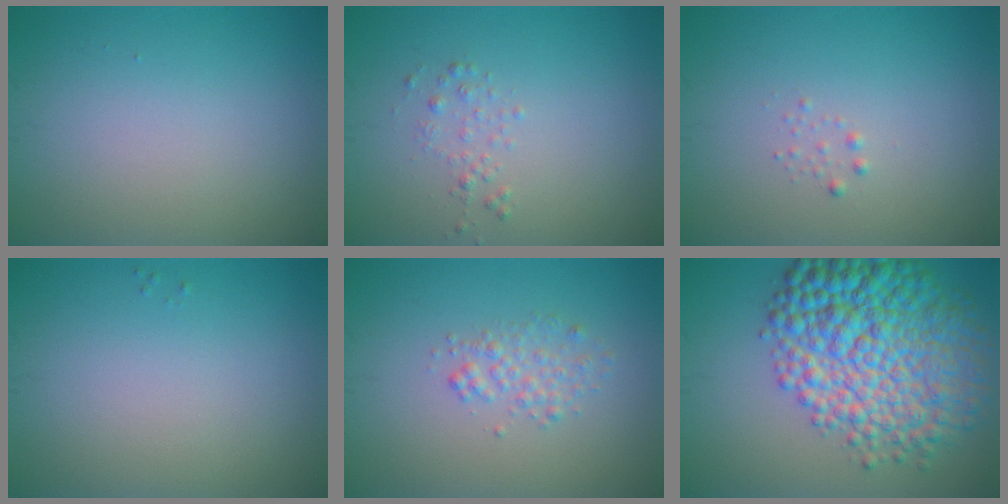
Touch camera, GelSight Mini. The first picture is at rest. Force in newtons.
{"total": 1.1, "press": 1.1, "slide": 0.1}
{"total": 0.6, "press": 0.6, "slide": 0.0}
{"total": 0.0}
{"total": 1.8, "press": 1.8, "slide": 0.0}
{"total": 11.3, "press": 11.3, "slide": 0.2}